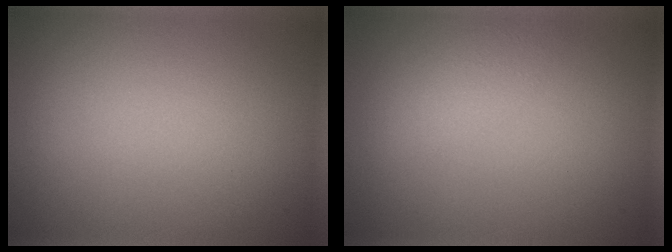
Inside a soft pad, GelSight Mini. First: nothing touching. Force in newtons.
{"total": 1.8, "press": 1.8, "slide": 0.1}